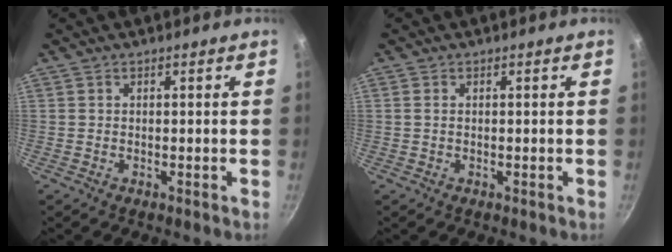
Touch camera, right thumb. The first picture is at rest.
{"total": 0.6, "force": [0.1, 0.4, 0.5], "torque": [-0.010, 0.001, 0.001]}